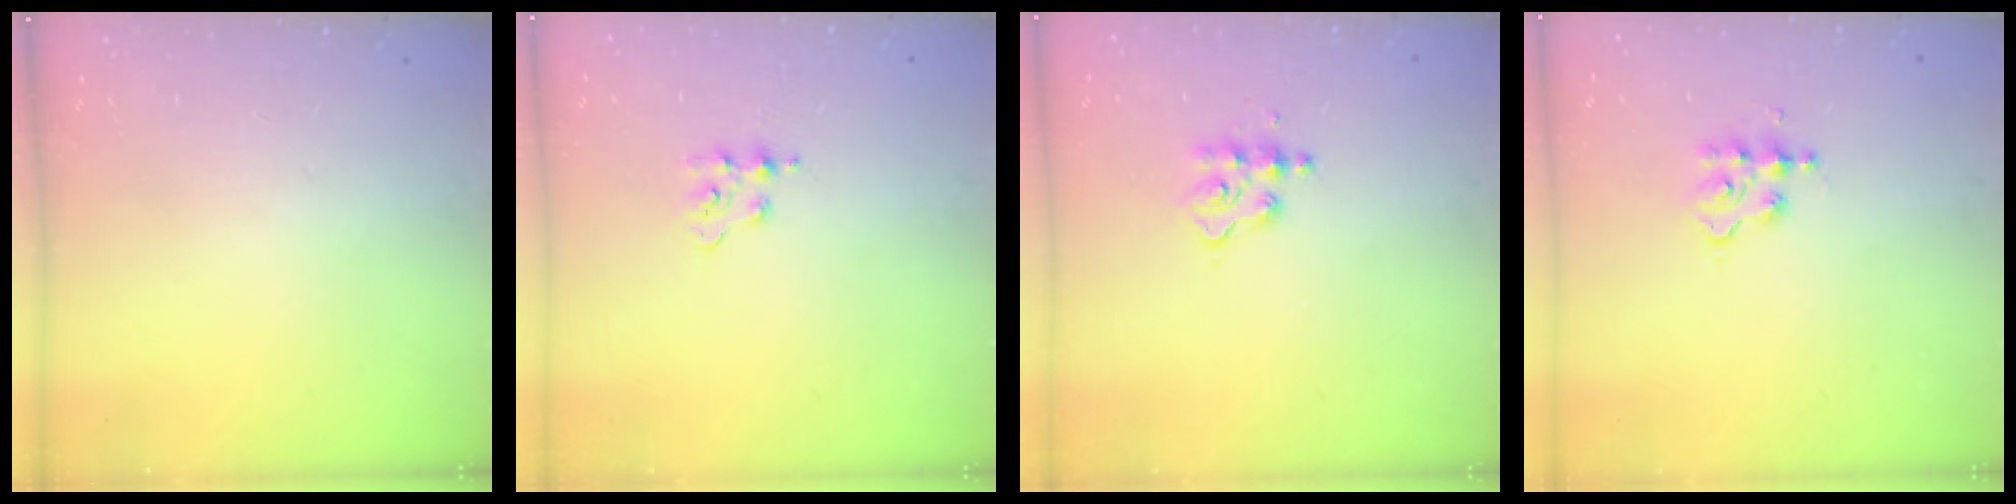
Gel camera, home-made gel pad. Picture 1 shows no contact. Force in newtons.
{"total": 3.6, "press": 3.5, "slide": 0.5}
{"total": 3.3, "press": 3.2, "slide": 0.5}
{"total": 2.9, "press": 2.9, "slide": 0.4}